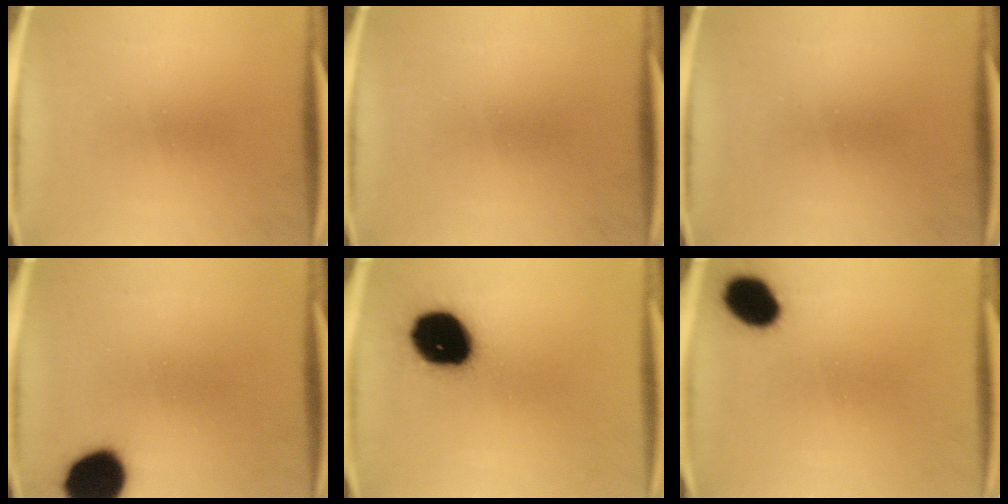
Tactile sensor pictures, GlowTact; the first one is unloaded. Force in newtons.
{"total": 0.0}
{"total": 0.0}
{"total": 14.2}
{"total": 19.1}
{"total": 9.0}